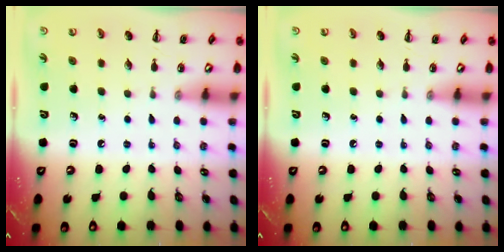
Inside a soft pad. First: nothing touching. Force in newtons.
{"total": 0.0}